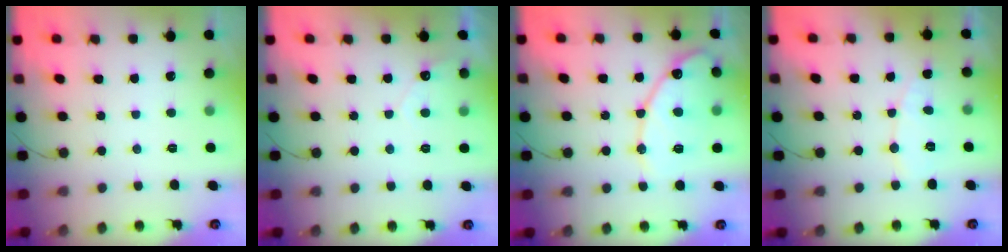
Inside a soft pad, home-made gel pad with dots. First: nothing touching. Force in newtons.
{"total": 3.1, "press": 3.1, "slide": 0.1}
{"total": 14.7, "press": 14.7, "slide": 1.0}
{"total": 5.6, "press": 5.5, "slide": 0.5}